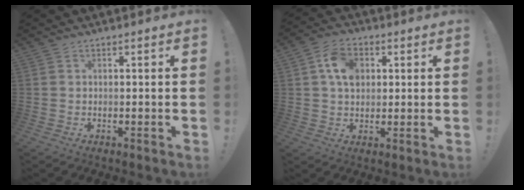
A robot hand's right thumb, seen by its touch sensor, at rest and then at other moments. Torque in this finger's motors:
{"motor_torque": [0.61, 0.88, 0.88, -0.26, 0.15]}